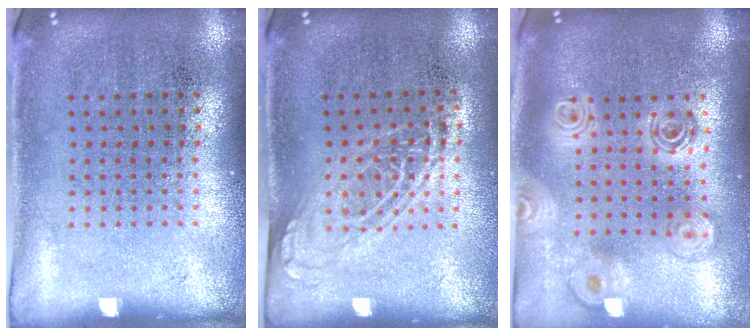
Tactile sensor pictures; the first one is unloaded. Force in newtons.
{"total": 1.4, "press": 1.1, "slide": 0.8}
{"total": 2.1, "press": 1.7, "slide": 1.2}